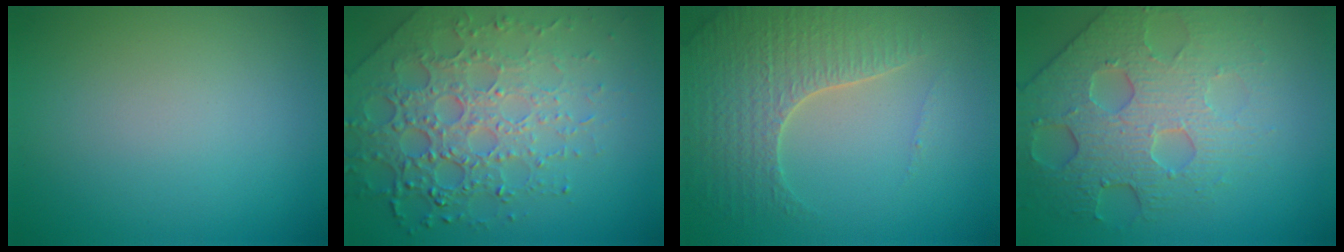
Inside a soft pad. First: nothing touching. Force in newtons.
{"total": 8.0, "press": 5.5, "slide": 5.9}
{"total": 4.6, "press": 4.2, "slide": 1.9}
{"total": 6.1, "press": 5.0, "slide": 3.5}